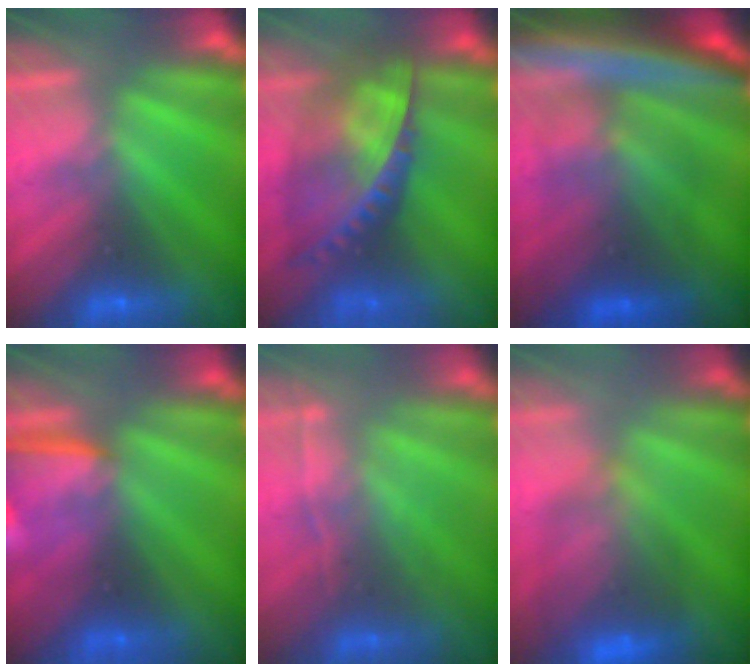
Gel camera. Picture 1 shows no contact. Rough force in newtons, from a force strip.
{"total": 9.0}
{"total": 7.6}
{"total": 8.0}
{"total": 1.9}
{"total": 7.7}